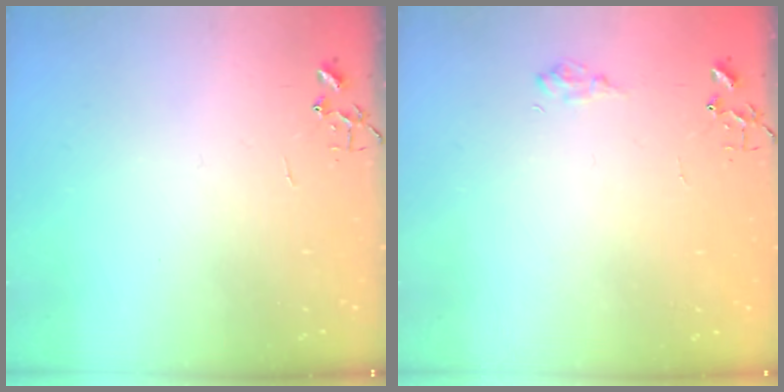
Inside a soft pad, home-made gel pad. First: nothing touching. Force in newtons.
{"total": 7.1, "press": 7.0, "slide": 0.7}